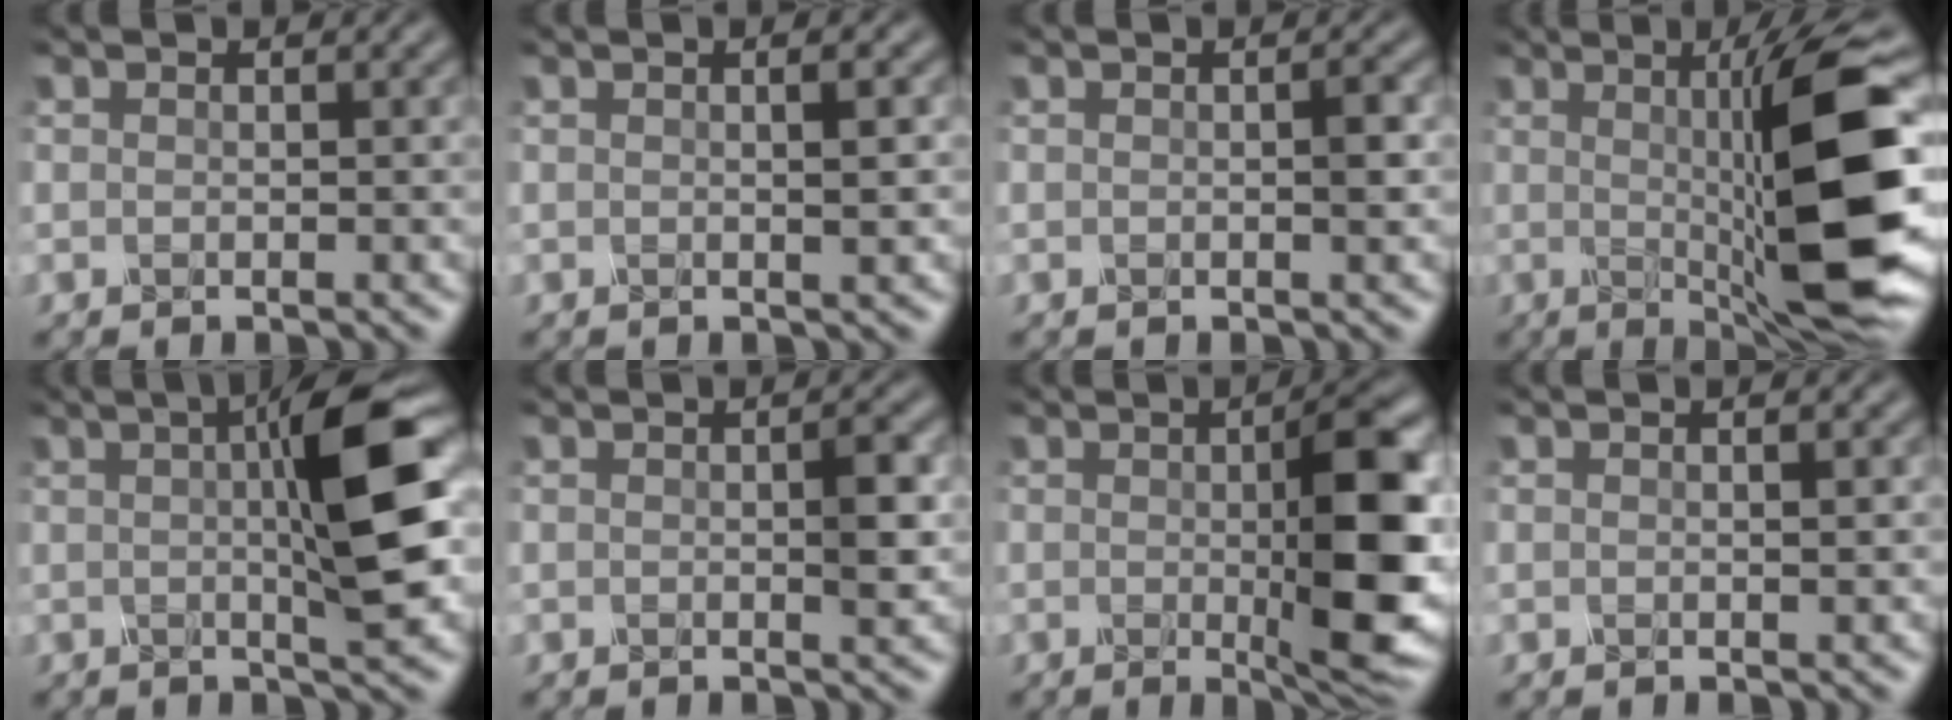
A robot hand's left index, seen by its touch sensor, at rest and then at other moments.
{"total": 1.8, "force": [0.2, 0.4, 1.7], "torque": [-0.023, 0.005, 0.000]}
{"total": 1.1, "force": [0.0, 0.1, 1.1], "torque": [-0.017, 0.002, 0.000]}
{"total": 12.9, "force": [0.1, 2.0, 12.8], "torque": [-0.163, -0.001, 0.006]}
{"total": 9.1, "force": [1.4, 1.4, 8.8], "torque": [-0.118, 0.010, 0.019]}
{"total": 2.1, "force": [0.1, 0.3, 2.0], "torque": [-0.028, 0.000, 0.001]}
{"total": 9.2, "force": [0.0, 1.8, 9.0], "torque": [-0.113, -0.007, 0.004]}
{"total": 0.8, "force": [0.1, 0.1, 0.7], "torque": [-0.011, 0.002, 0.001]}